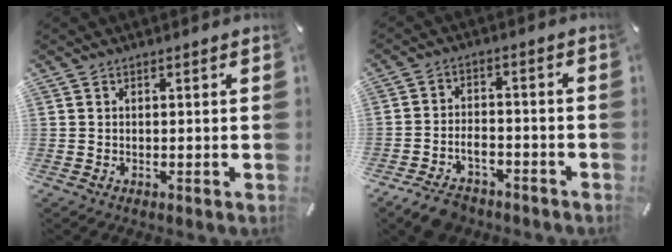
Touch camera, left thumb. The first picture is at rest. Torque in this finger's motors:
{"motor_torque": [0.39, 1.74, 0.46, 0.45, 0.05]}